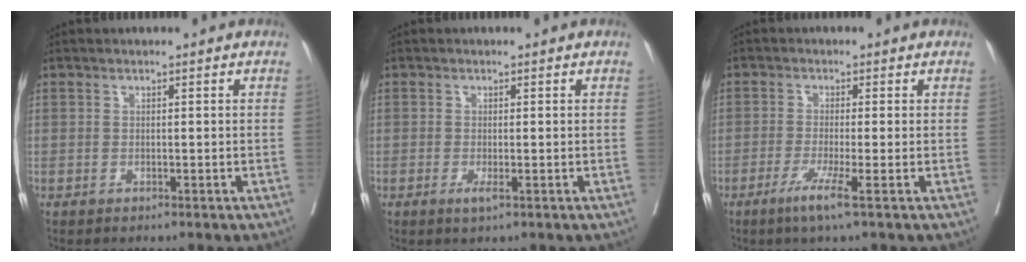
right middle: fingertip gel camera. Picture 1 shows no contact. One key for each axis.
{"total": 1.3, "fx": -0.2, "fy": -0.6, "fz": 1.1, "tx": -0.016, "ty": -0.005, "tz": -0.005}
{"total": 4.0, "fx": -1.7, "fy": -1.5, "fz": 3.3, "tx": -0.061, "ty": -0.014, "tz": -0.038}